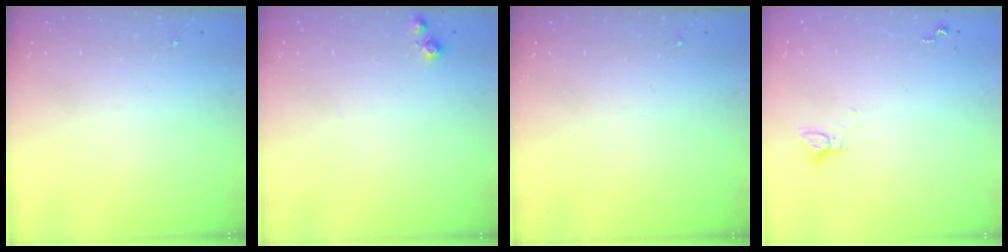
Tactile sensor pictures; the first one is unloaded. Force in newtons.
{"total": 6.6, "press": 6.6, "slide": 0.6}
{"total": 0.0}
{"total": 2.2, "press": 2.2, "slide": 0.1}